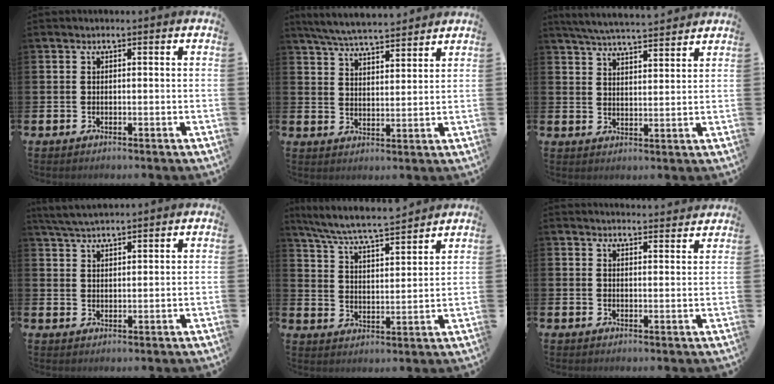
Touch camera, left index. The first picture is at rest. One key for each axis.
{"total": 6.2, "fx": 6.0, "fy": 0.5, "fz": 1.3, "tx": -0.045, "ty": -0.029, "tz": 0.109}
{"total": 5.6, "fx": 5.5, "fy": 0.2, "fz": 1.1, "tx": -0.038, "ty": -0.027, "tz": 0.099}
{"total": 4.1, "fx": 4.0, "fy": 0.3, "fz": 1.0, "tx": -0.024, "ty": -0.016, "tz": 0.072}
{"total": 7.0, "fx": 6.7, "fy": 0.1, "fz": 2.0, "tx": -0.063, "ty": -0.047, "tz": 0.115}
{"total": 2.7, "fx": 2.7, "fy": 0.1, "fz": -0.2, "tx": 0.009, "ty": -0.022, "tz": 0.047}